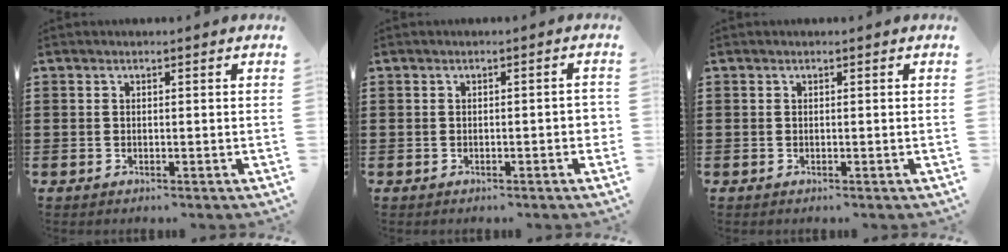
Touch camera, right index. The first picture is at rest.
{"total": 1.7, "force": [-0.5, 0.5, 1.5], "torque": [-0.025, 0.000, -0.008]}
{"total": 0.0}